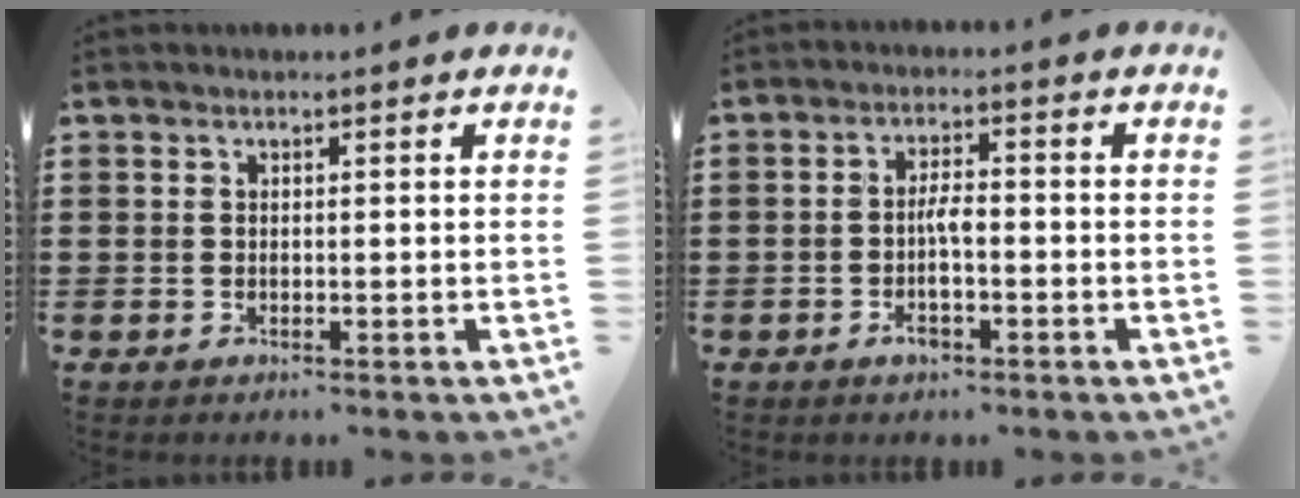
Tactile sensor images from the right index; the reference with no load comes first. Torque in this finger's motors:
{"motor_torque": [1.25, 0.89, 0.40, 0.11]}